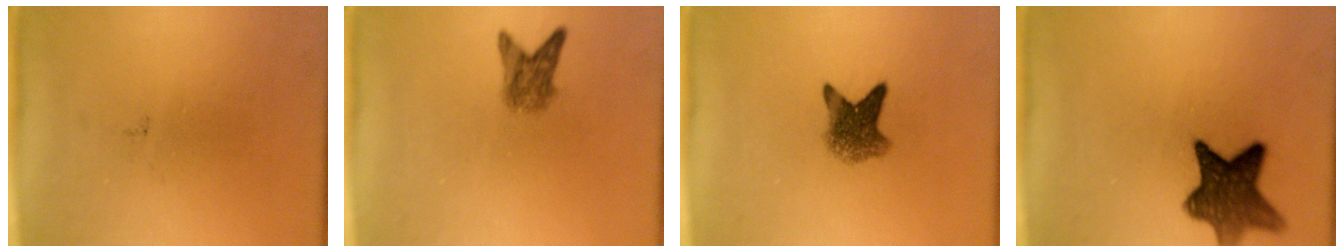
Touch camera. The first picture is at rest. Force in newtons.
{"total": 3.2}
{"total": 4.9}
{"total": 9.6}